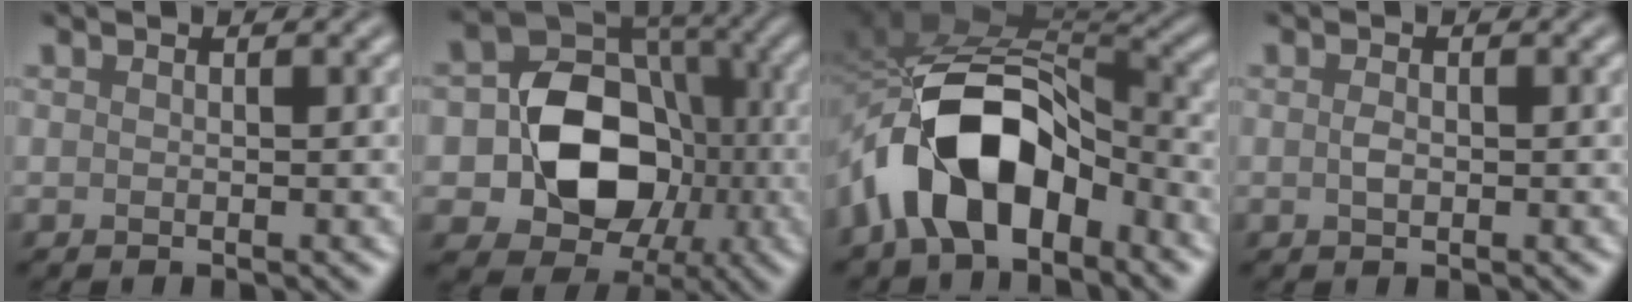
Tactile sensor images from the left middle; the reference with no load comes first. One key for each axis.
{"total": 10.7, "fx": -1.3, "fy": 8.5, "fz": 6.3, "tx": -0.083, "ty": -0.004, "tz": -0.028}
{"total": 10.7, "fx": -4.3, "fy": 6.1, "fz": 7.7, "tx": -0.147, "ty": 0.007, "tz": -0.074}
{"total": 0.9, "fx": -0.1, "fy": 0.5, "fz": 0.8, "tx": -0.018, "ty": 0.004, "tz": -0.002}